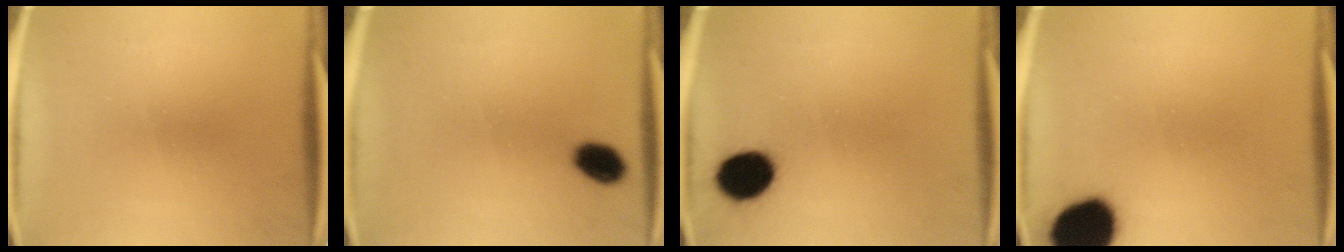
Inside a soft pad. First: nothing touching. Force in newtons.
{"total": 5.1}
{"total": 10.0}
{"total": 16.5}